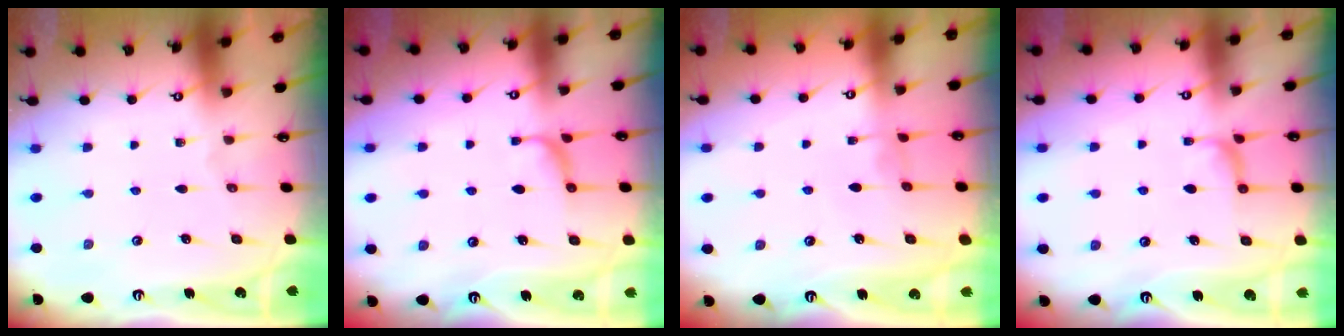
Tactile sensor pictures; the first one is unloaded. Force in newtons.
{"total": 0.0}
{"total": 1.9, "press": 1.9, "slide": 0.3}
{"total": 2.9, "press": 2.7, "slide": 0.9}